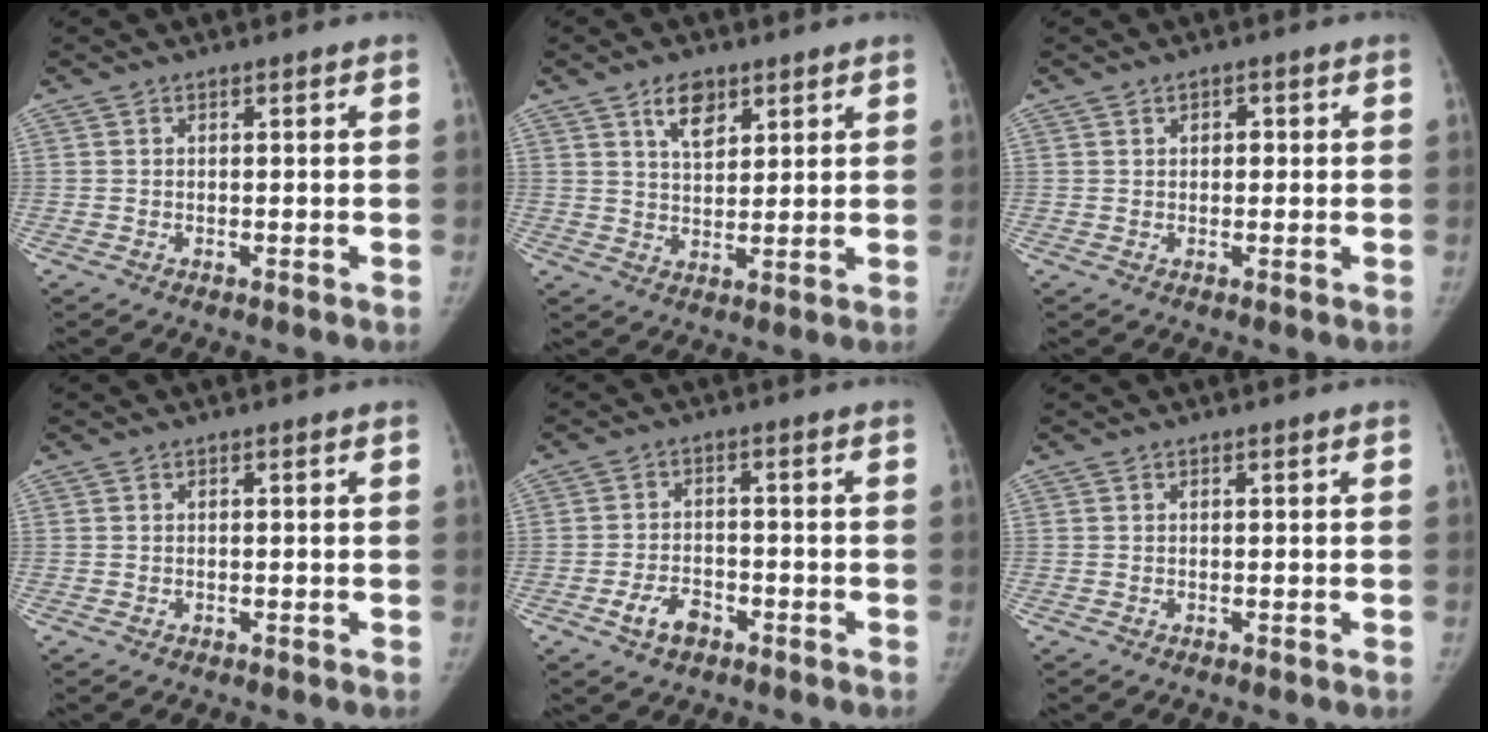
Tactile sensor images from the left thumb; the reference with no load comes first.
{"total": 6.0, "force": [3.5, 3.2, 3.6], "torque": [-0.038, -0.024, 0.062]}
{"total": 1.8, "force": [0.4, 1.4, 1.1], "torque": [-0.004, 0.003, 0.003]}
{"total": 0.0}
{"total": 5.2, "force": [-2.9, 3.3, 2.8], "torque": [-0.042, 0.023, -0.048]}
{"total": 0.0}